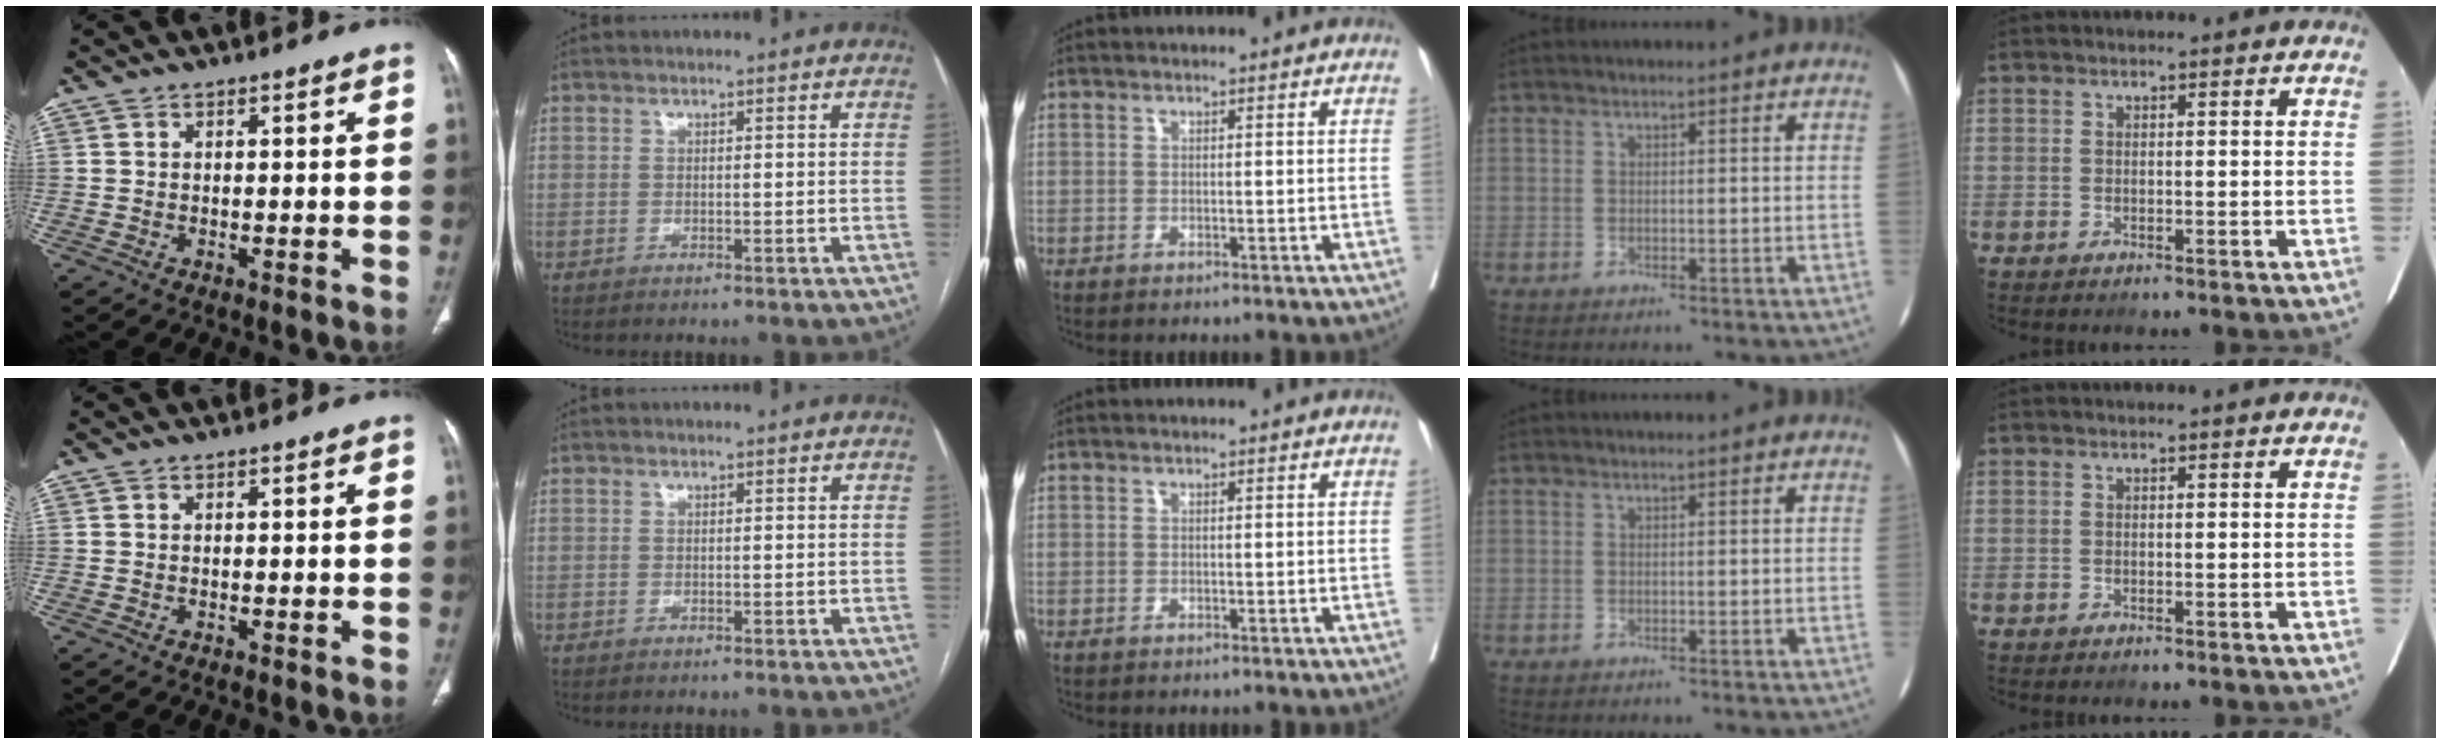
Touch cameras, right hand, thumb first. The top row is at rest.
{}